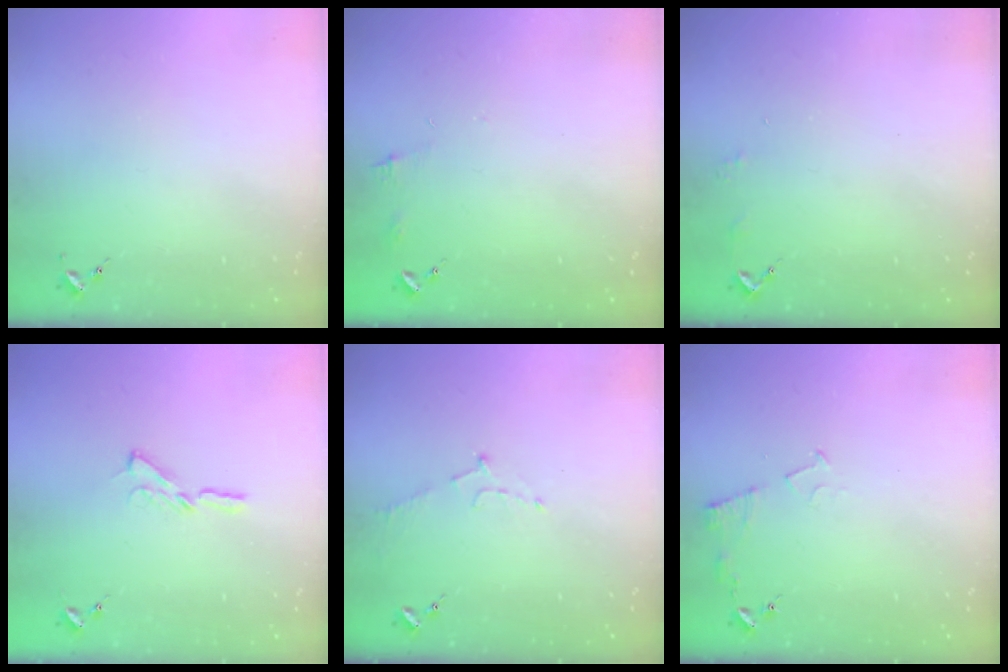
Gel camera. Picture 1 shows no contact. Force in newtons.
{"total": 4.5, "press": 4.5, "slide": 0.5}
{"total": 2.9, "press": 2.8, "slide": 0.3}
{"total": 4.0, "press": 4.0, "slide": 0.4}
{"total": 5.7, "press": 5.7, "slide": 0.6}
{"total": 6.1, "press": 6.1, "slide": 0.7}